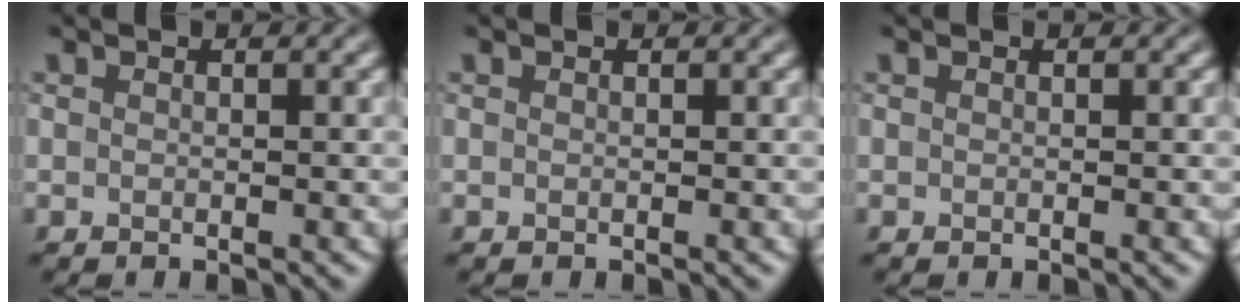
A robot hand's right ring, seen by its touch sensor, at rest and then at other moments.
{"total": 0.0}
{"total": 0.0}